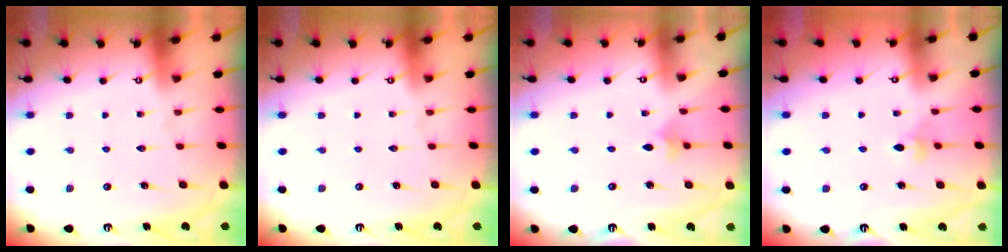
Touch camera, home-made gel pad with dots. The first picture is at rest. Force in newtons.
{"total": 0.0}
{"total": 3.0, "press": 2.9, "slide": 0.8}
{"total": 2.9, "press": 2.8, "slide": 0.6}